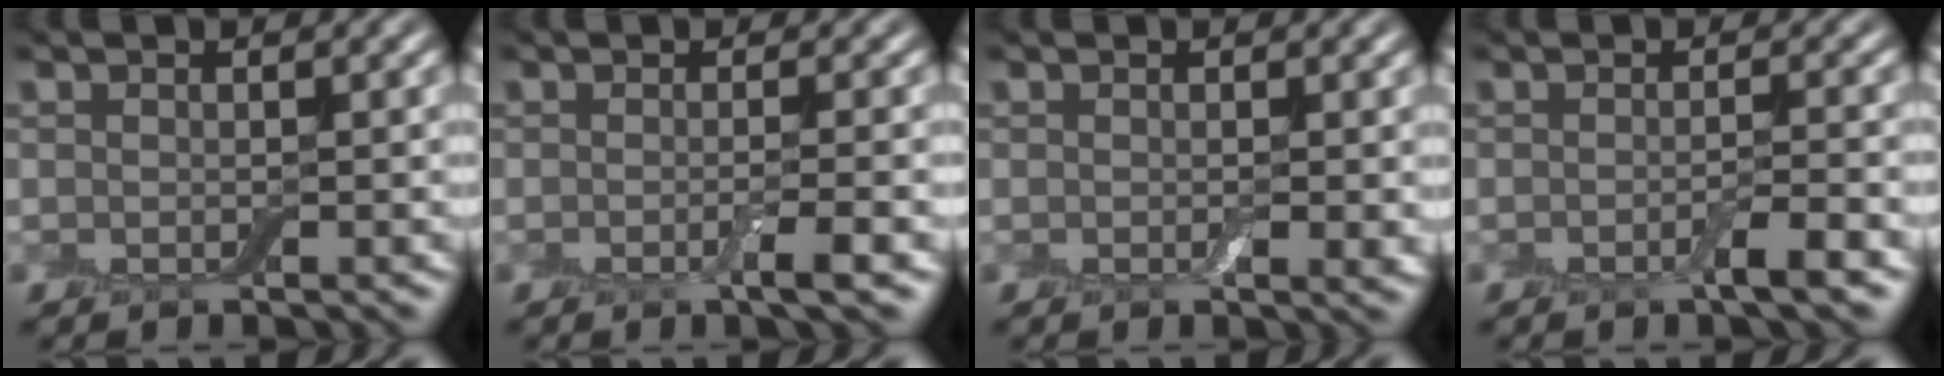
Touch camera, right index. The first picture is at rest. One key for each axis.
{"total": 2.1, "fx": -0.6, "fy": 0.4, "fz": 2.0, "tx": -0.028, "ty": -0.002, "tz": -0.013}
{"total": 1.1, "fx": -0.1, "fy": 0.3, "fz": 1.0, "tx": -0.016, "ty": -0.005, "tz": -0.002}
{"total": 2.1, "fx": -1.0, "fy": 0.3, "fz": 1.9, "tx": -0.028, "ty": 0.001, "tz": -0.019}